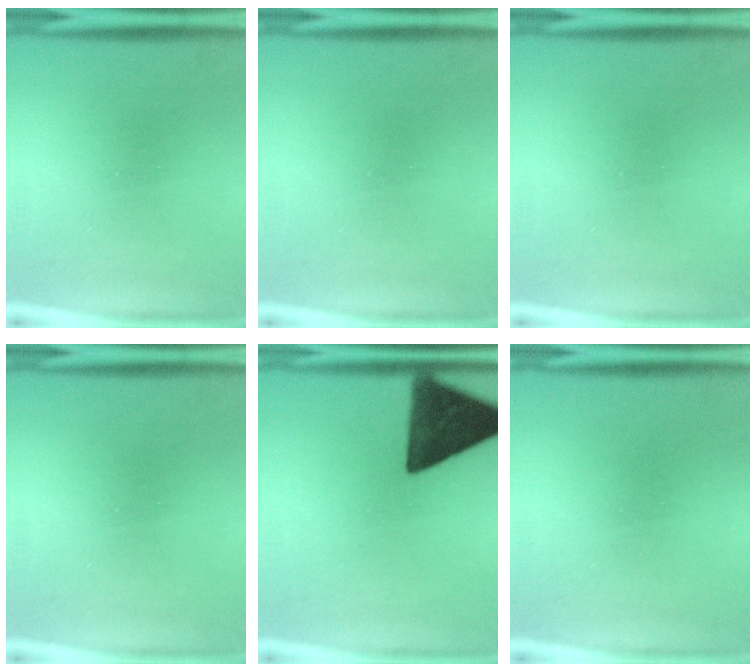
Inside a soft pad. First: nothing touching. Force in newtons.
{"total": 0.0}
{"total": 0.0}
{"total": 0.0}
{"total": 15.1}
{"total": 1.6}